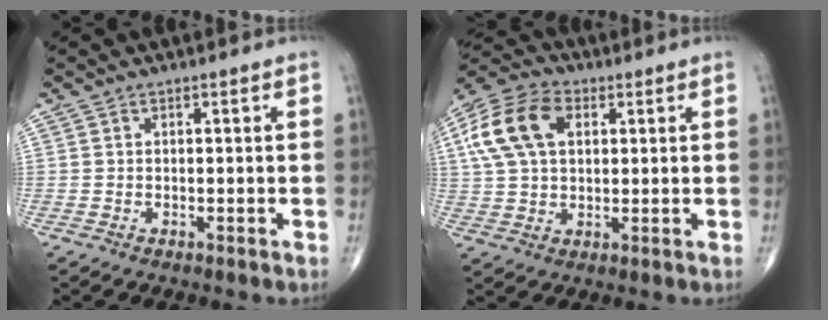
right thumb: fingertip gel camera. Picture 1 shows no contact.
{"total": 14.0, "force": [3.9, 9.0, 10.0], "torque": [-0.193, 0.017, 0.066]}